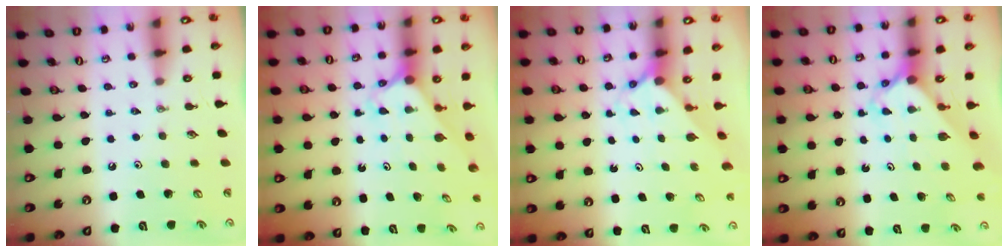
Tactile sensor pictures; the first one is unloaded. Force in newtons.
{"total": 2.4, "press": 2.4, "slide": 0.2}
{"total": 1.8, "press": 1.8, "slide": 0.2}
{"total": 2.6, "press": 2.6, "slide": 0.1}